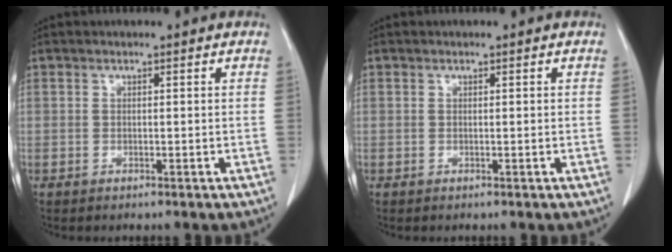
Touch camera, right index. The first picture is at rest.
{"total": 0.0}